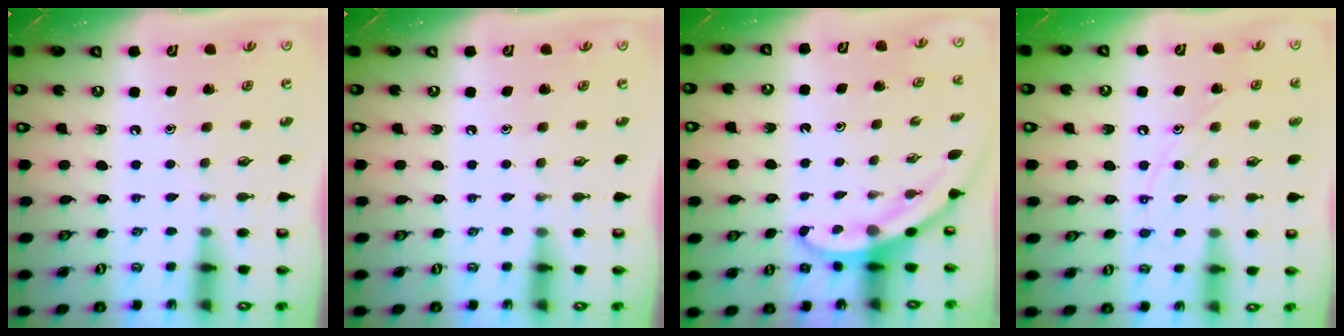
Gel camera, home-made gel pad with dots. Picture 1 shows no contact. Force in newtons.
{"total": 0.0}
{"total": 3.4, "press": 3.4, "slide": 0.1}
{"total": 8.5, "press": 8.5, "slide": 0.7}